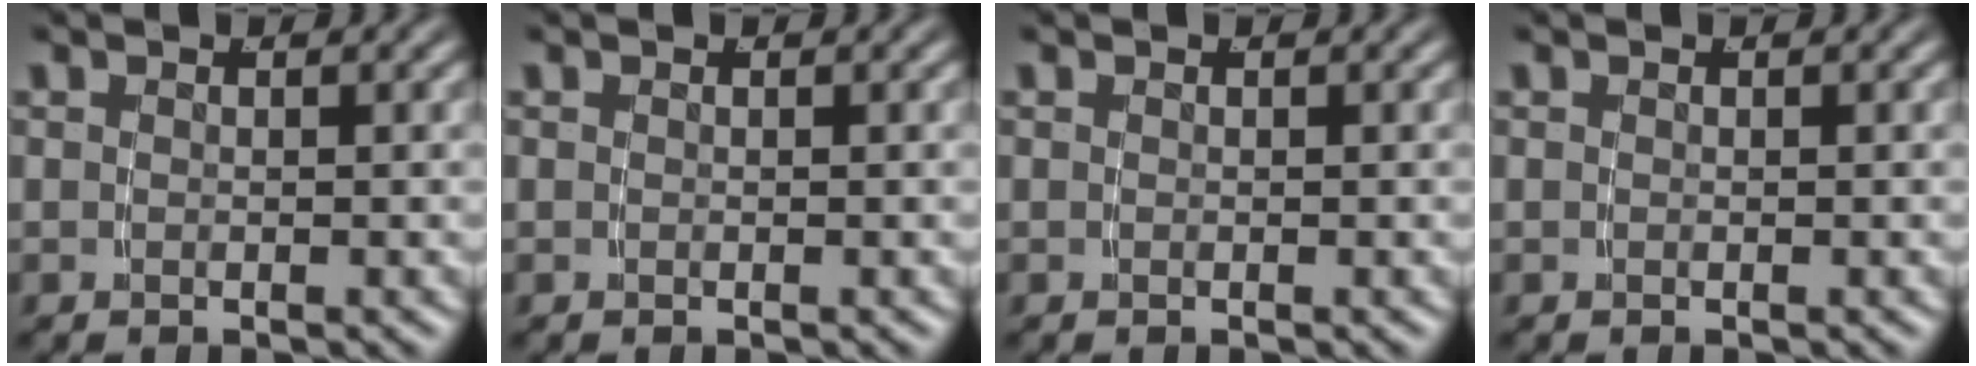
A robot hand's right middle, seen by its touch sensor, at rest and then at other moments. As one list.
[{"total": 0.0}, {"total": 0.0}, {"total": 0.0}]